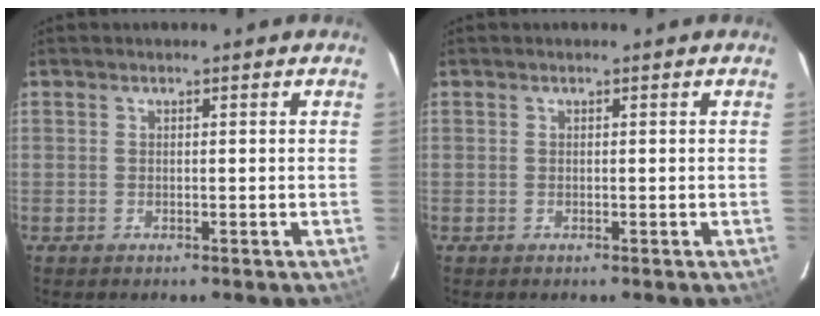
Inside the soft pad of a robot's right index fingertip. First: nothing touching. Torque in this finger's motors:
{"motor_torque": [0.00, 0.00, 0.00, 0.00]}